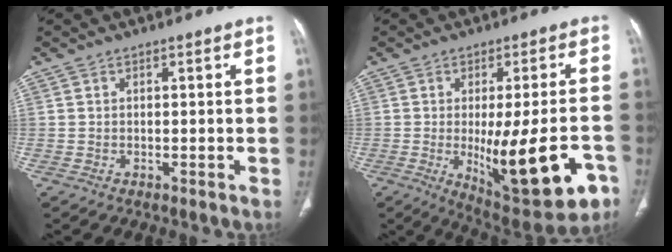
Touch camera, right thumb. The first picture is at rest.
{"total": 19.2, "force": [-5.7, 6.4, 17.2], "torque": [-0.215, 0.001, -0.055]}